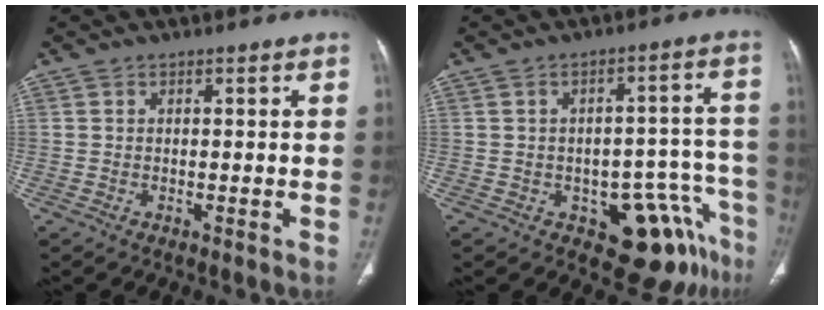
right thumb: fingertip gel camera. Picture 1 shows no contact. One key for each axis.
{"total": 12.1, "fx": -7.1, "fy": 5.9, "fz": 7.8, "tx": -0.043, "ty": 0.061, "tz": -0.089}